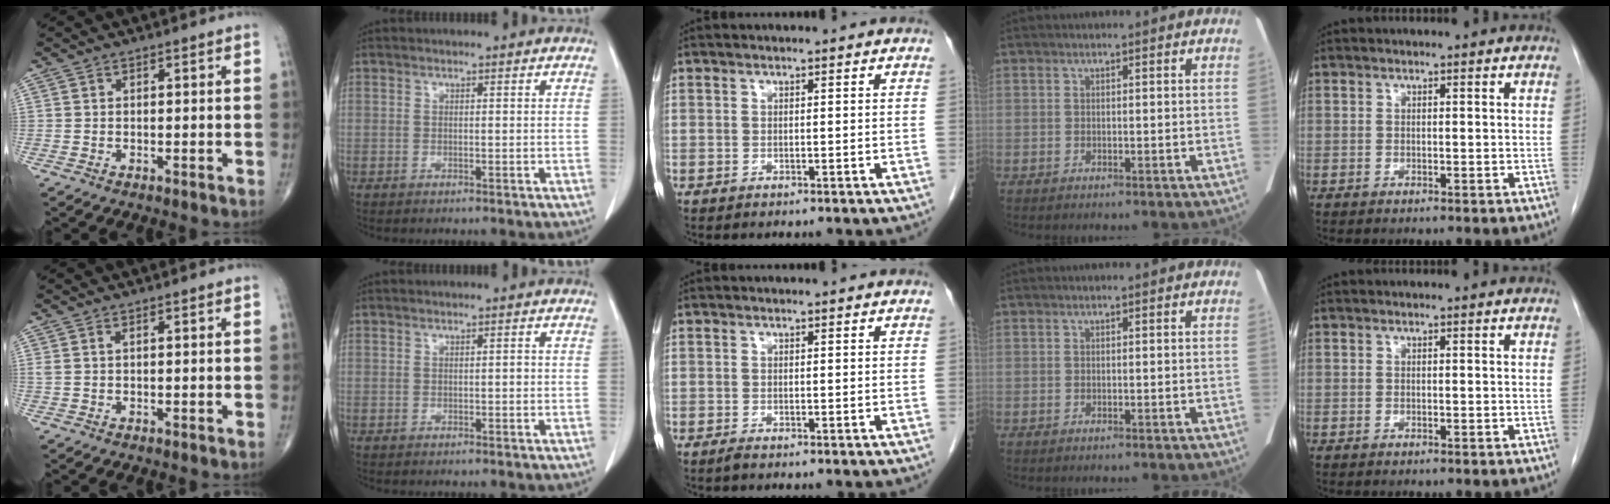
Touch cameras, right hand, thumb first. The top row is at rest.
{"thumb": {"total": 1.0, "force": [0.4, 0.3, 0.9], "torque": [-0.030, 0.012, 0.013]}, "index": {"total": 0.6, "force": [0.0, 0.2, 0.6], "torque": [-0.005, 0.002, 0.000]}, "middle": {"total": 0.5, "force": [-0.5, 0.0, 0.3], "torque": [-0.009, -0.002, -0.009]}}